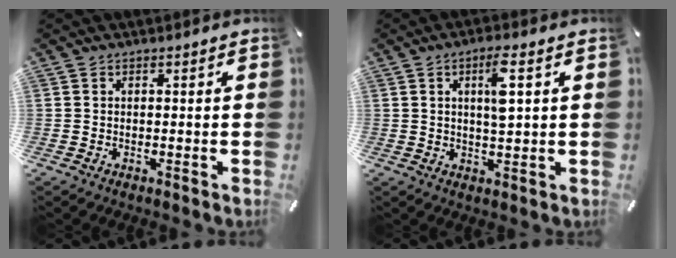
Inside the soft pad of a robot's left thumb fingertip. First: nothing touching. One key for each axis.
{"total": 6.4, "fx": 1.9, "fy": 1.4, "fz": 5.9, "tx": -0.103, "ty": -0.003, "tz": 0.026}